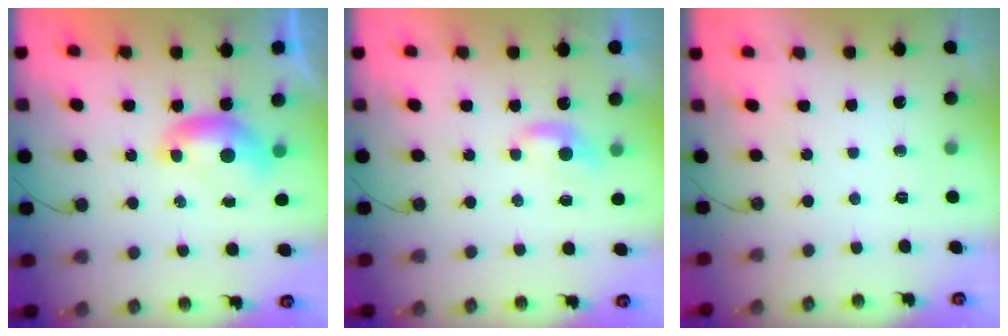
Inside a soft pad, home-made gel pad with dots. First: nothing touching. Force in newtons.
{"total": 1.2, "press": 1.2, "slide": 0.4}
{"total": 0.0}